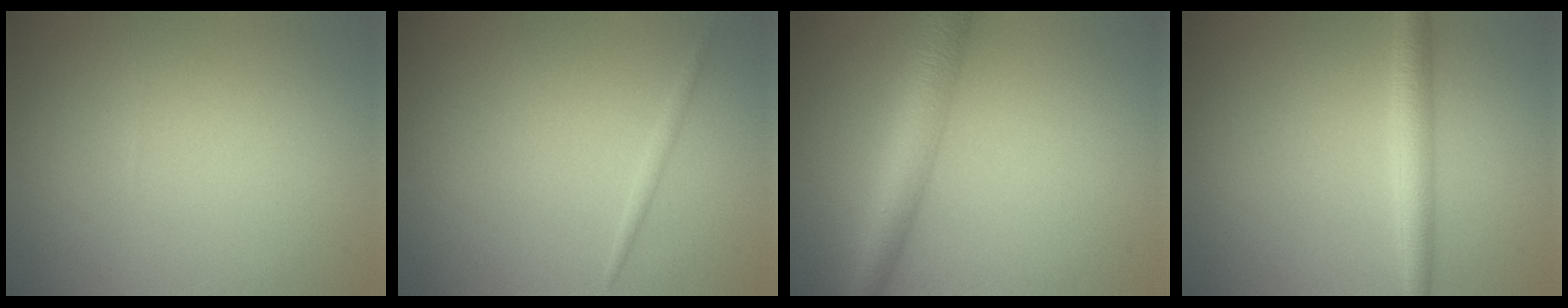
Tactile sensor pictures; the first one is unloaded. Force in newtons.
{"total": 0.8, "press": 0.8, "slide": 0.0}
{"total": 4.3, "press": 4.3, "slide": 0.1}
{"total": 2.8, "press": 2.8, "slide": 0.0}